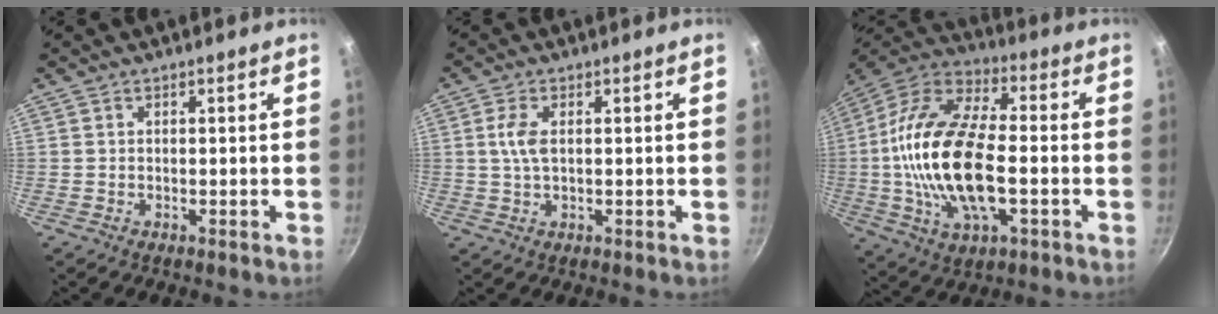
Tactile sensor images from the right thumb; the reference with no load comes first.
{"total": 4.0, "force": [0.7, 1.9, 3.4], "torque": [-0.074, 0.004, 0.013]}
{"total": 22.6, "force": [-2.6, 10.8, 19.7], "torque": [-0.380, 0.027, -0.057]}